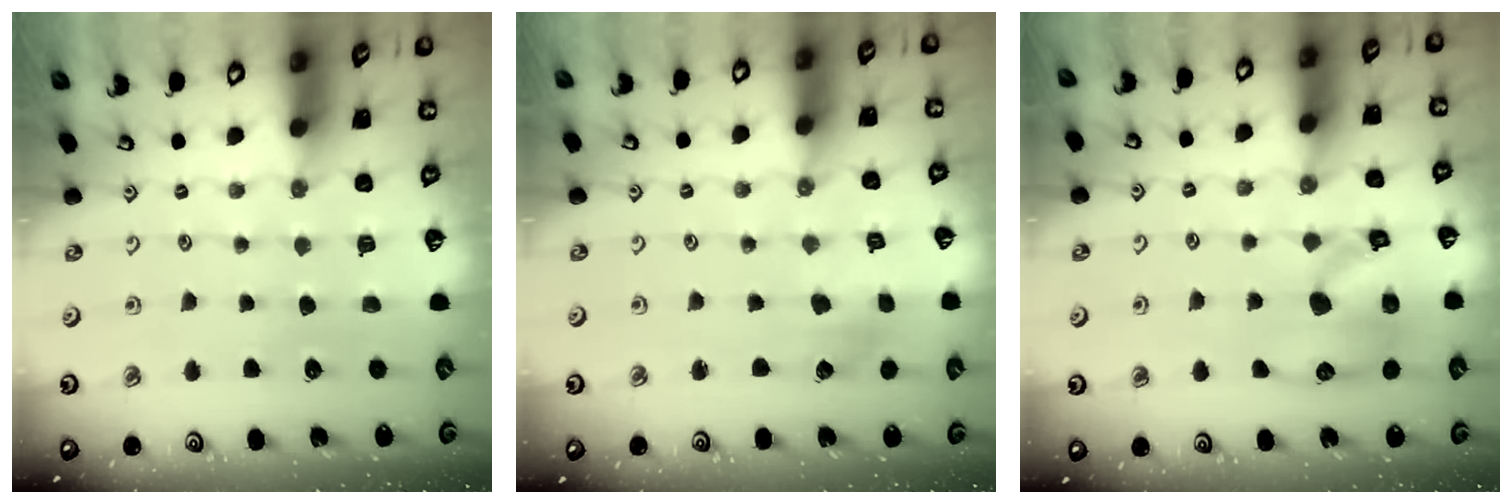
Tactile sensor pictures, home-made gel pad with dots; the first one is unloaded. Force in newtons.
{"total": 2.6, "press": 2.6, "slide": 0.4}
{"total": 12.4, "press": 12.3, "slide": 1.7}